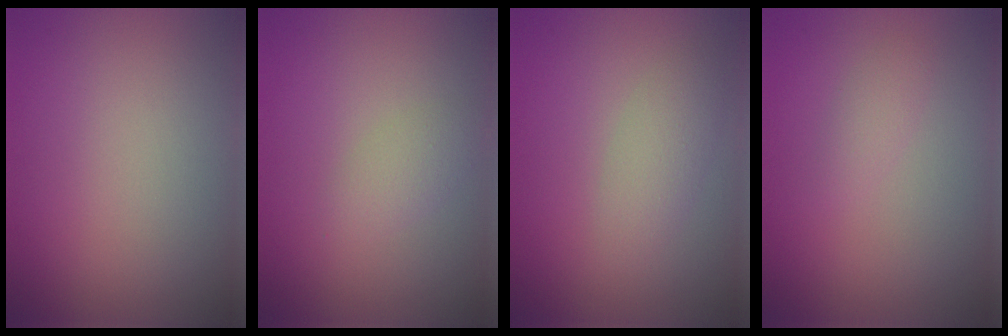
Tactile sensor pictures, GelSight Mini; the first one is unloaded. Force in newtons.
{"total": 1.5, "press": 1.5, "slide": 0.1}
{"total": 2.1, "press": 2.1, "slide": 0.0}
{"total": 1.1, "press": 1.1, "slide": 0.0}